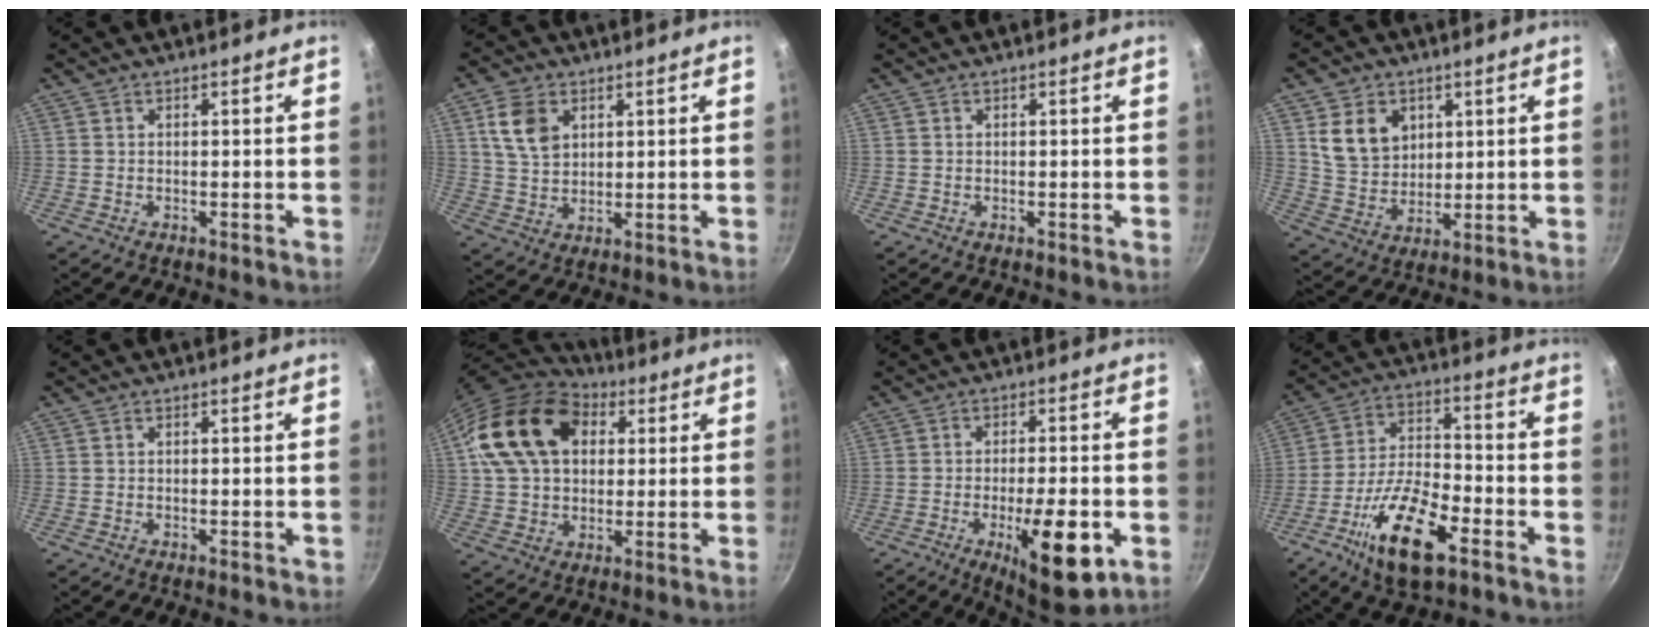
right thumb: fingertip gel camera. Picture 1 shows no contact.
{"total": 8.2, "force": [3.1, 5.7, 4.9], "torque": [-0.075, -0.010, 0.061]}
{"total": 0.0}
{"total": 9.8, "force": [3.5, 7.6, 5.1], "torque": [-0.066, -0.021, 0.076]}
{"total": 0.0}
{"total": 19.8, "force": [5.8, 13.9, 12.8], "torque": [-0.210, 0.010, 0.097]}
{"total": 14.3, "force": [-4.7, 4.3, 12.8], "torque": [-0.178, 0.008, -0.060]}
{"total": 15.9, "force": [-8.1, 5.9, 12.4], "torque": [-0.225, 0.030, -0.151]}